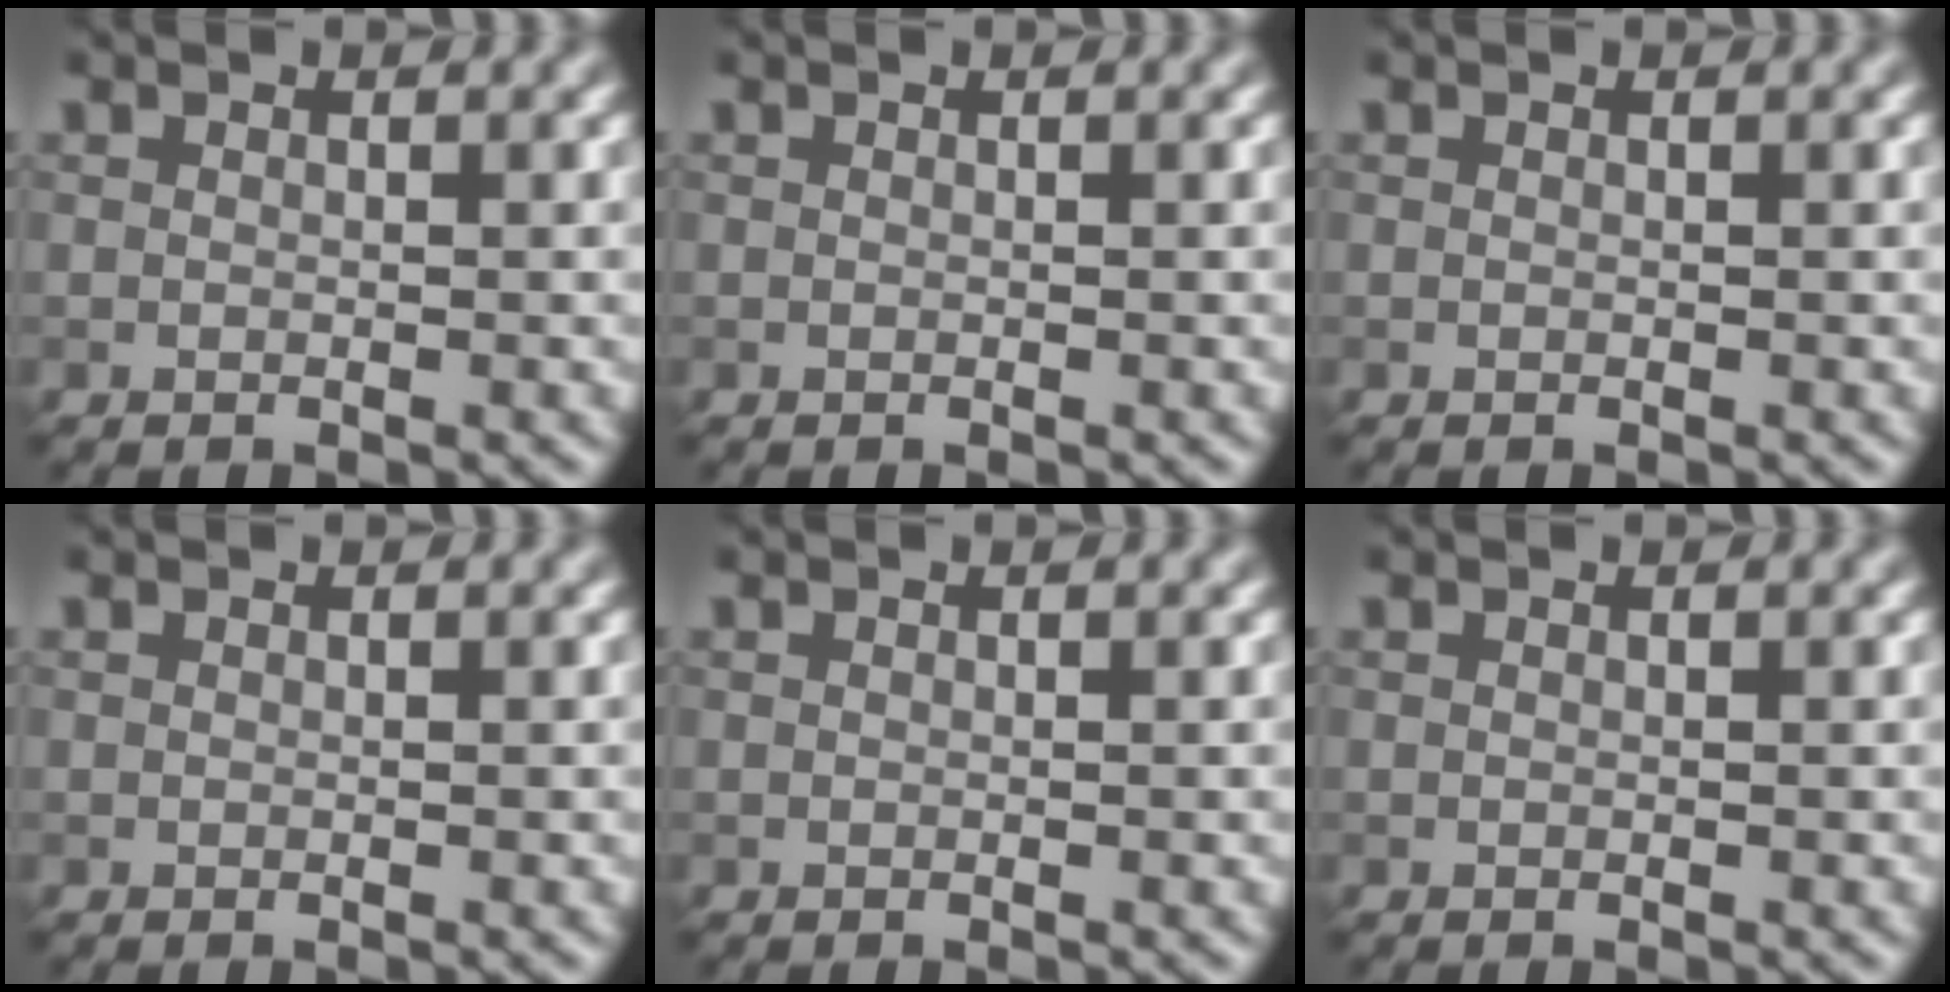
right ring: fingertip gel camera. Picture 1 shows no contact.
{"total": 0.0}
{"total": 0.0}
{"total": 0.0}
{"total": 0.0}
{"total": 0.0}